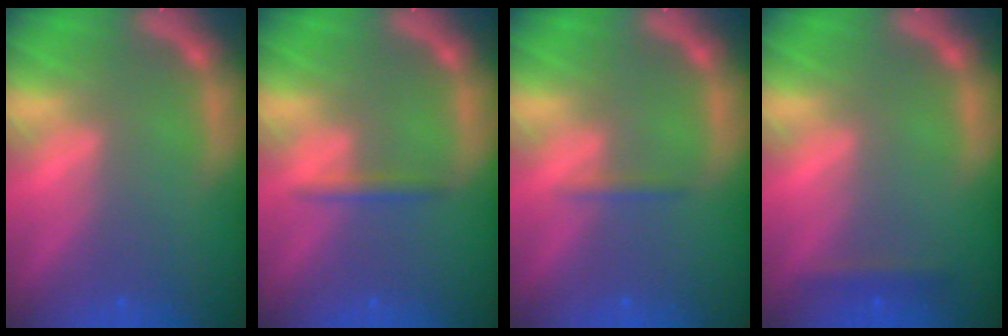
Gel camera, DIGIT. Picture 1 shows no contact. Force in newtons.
{"total": 1.4}
{"total": 0.9}
{"total": 1.4}